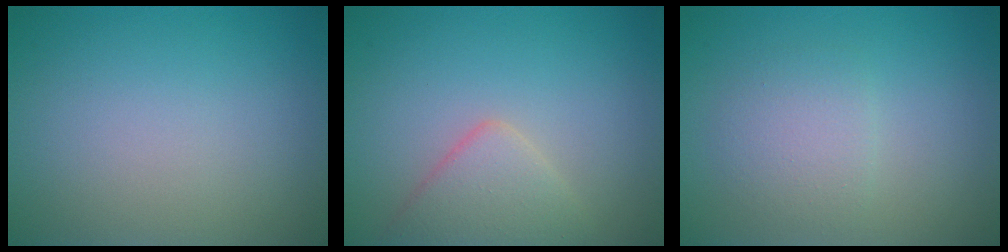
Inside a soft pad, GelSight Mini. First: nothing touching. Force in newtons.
{"total": 3.2, "press": 3.2, "slide": 0.1}
{"total": 2.3, "press": 2.3, "slide": 0.0}